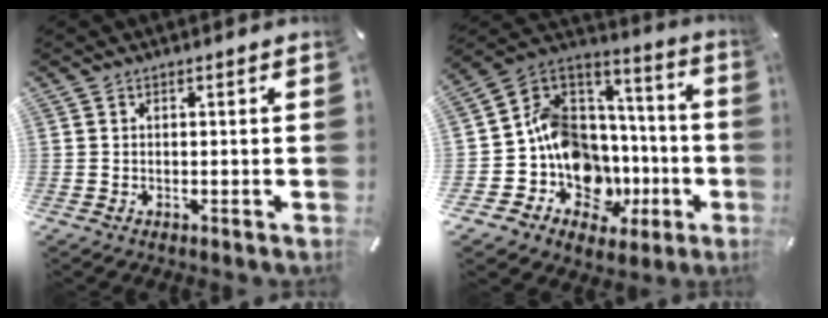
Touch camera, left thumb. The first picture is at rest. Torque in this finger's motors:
{"motor_torque": [0.99, 1.29, 1.49, 1.29, 0.22]}